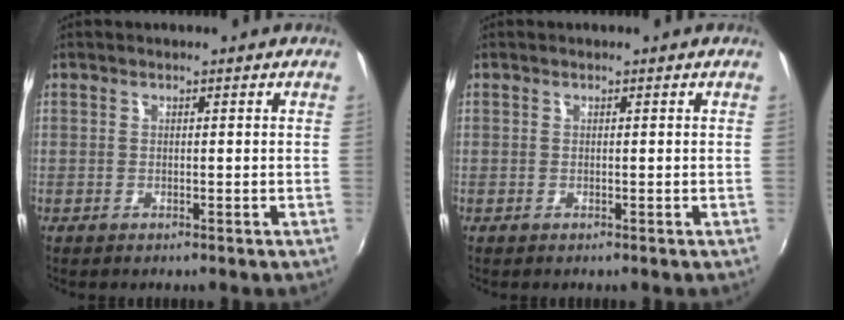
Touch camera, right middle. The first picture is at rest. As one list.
[{"total": 0.0}]